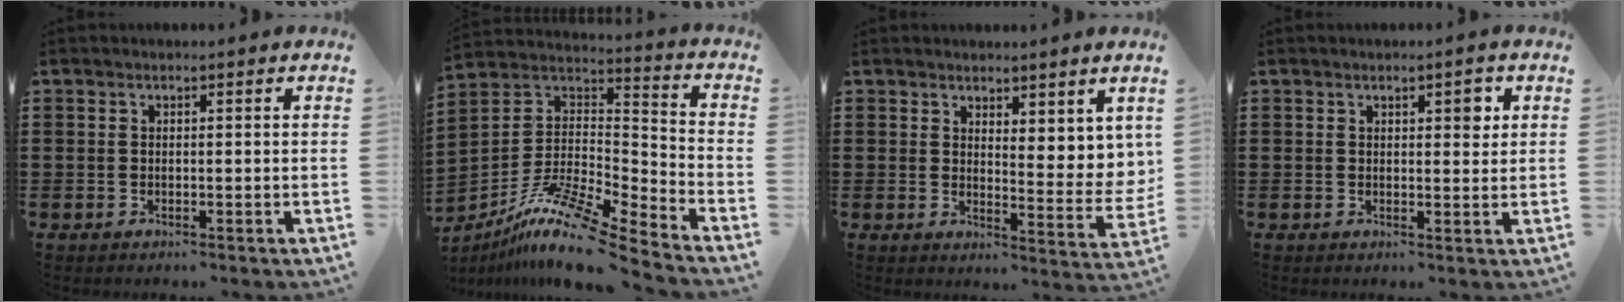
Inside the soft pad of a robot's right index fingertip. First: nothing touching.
{"total": 9.5, "force": [-9.1, 1.4, 2.3], "torque": [-0.043, 0.025, -0.180]}
{"total": 4.0, "force": [3.6, 1.6, 0.9], "torque": [-0.025, -0.014, 0.066]}
{"total": 2.5, "force": [1.1, 1.1, 1.9], "torque": [-0.015, -0.003, 0.013]}